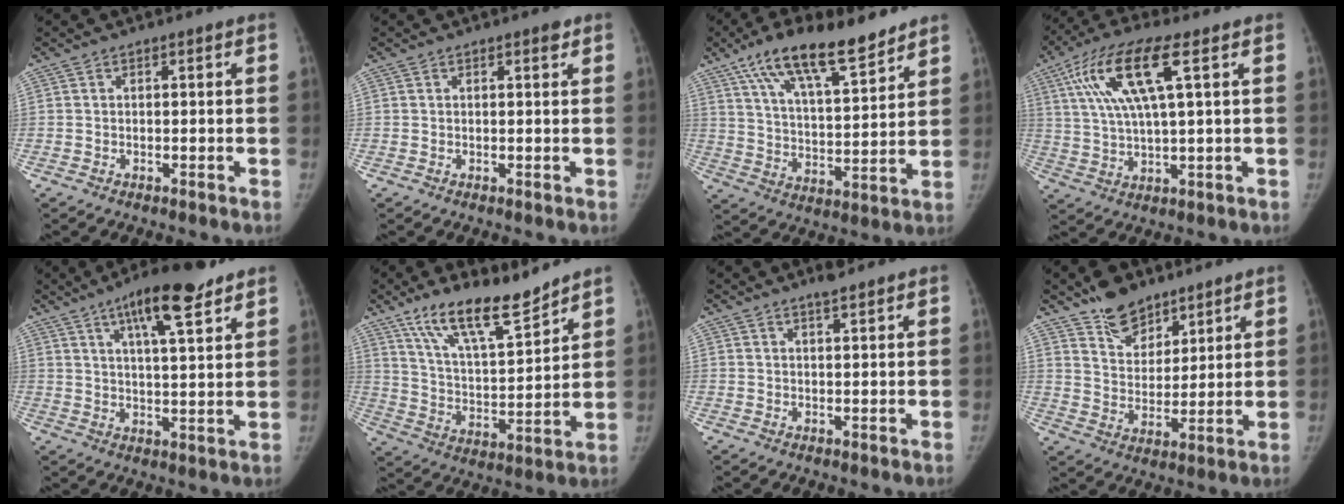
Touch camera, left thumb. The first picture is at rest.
{"total": 1.1, "force": [0.7, 0.3, 0.7], "torque": [-0.008, -0.003, 0.010]}
{"total": 17.3, "force": [11.9, 5.4, 11.2], "torque": [-0.165, -0.046, 0.208]}
{"total": 14.0, "force": [5.2, 3.5, 12.5], "torque": [-0.268, 0.006, 0.095]}
{"total": 12.9, "force": [7.8, 3.1, 9.7], "torque": [-0.134, -0.030, 0.120]}
{"total": 14.8, "force": [11.5, 3.9, 8.5], "torque": [-0.121, -0.070, 0.209]}
{"total": 2.5, "force": [2.1, 0.4, 1.4], "torque": [-0.014, -0.010, 0.031]}
{"total": 10.2, "force": [7.8, 5.4, 3.7], "torque": [-0.024, -0.053, 0.140]}